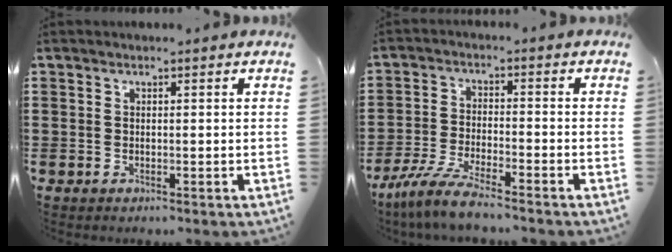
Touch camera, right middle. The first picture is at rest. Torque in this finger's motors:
{"motor_torque": [1.44, -0.70, 0.16, 0.09]}